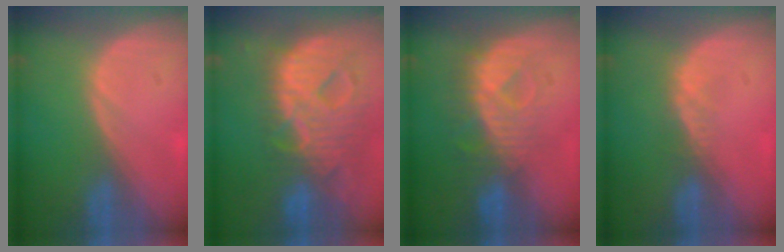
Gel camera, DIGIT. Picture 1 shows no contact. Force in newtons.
{"total": 13.1, "press": 11.1, "slide": 6.9}
{"total": 8.1, "press": 7.9, "slide": 2.0}
{"total": 2.1, "press": 1.5, "slide": 1.4}